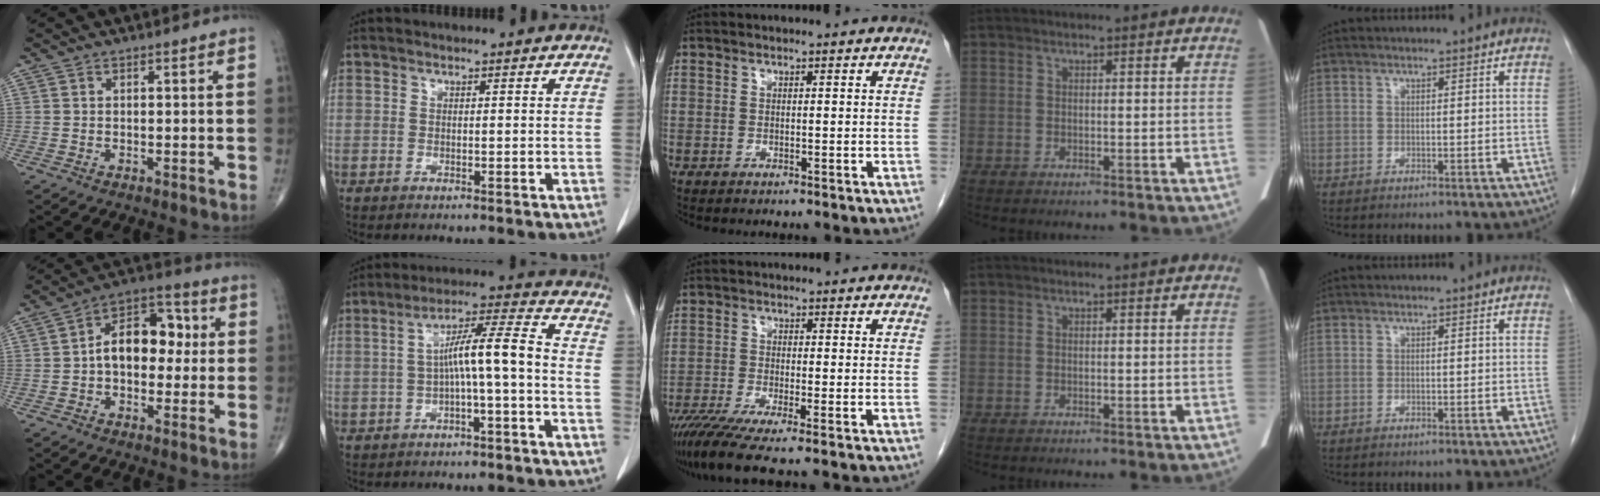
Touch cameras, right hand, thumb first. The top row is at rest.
{"thumb": {"total": 12.7, "force": [0.6, 8.1, 9.7], "torque": [-0.119, 0.036, -0.002]}, "index": {"total": 8.4, "force": [-1.3, 0.1, 8.3], "torque": [-0.141, 0.030, -0.022]}, "middle": {"total": 7.6, "force": [-5.8, -0.4, 5.0], "torque": [-0.088, -0.024, -0.101]}}